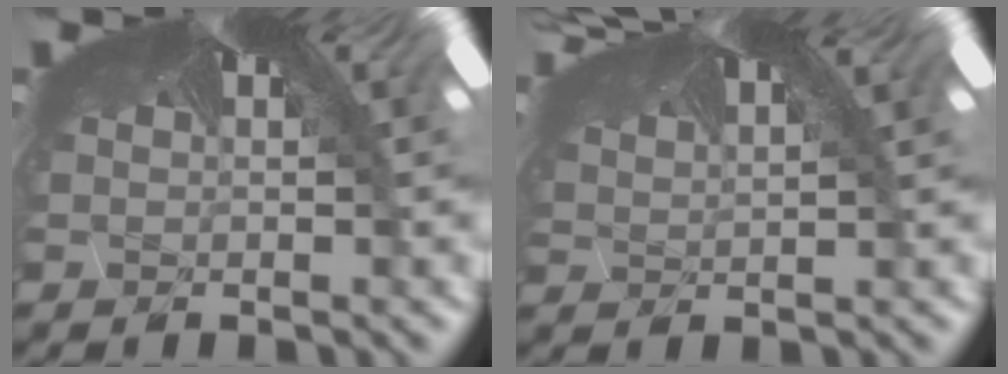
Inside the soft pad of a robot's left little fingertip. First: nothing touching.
{"total": 1.5, "force": [0.1, -0.2, 1.5], "torque": [-0.042, 0.003, 0.012]}